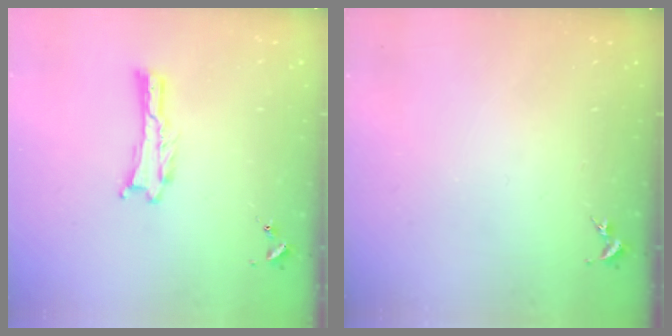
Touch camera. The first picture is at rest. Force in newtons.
{"total": 0.0}